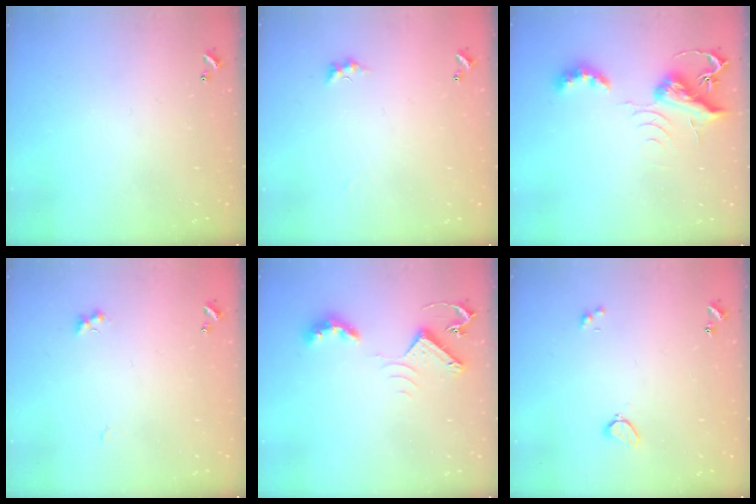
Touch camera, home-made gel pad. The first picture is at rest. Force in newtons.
{"total": 0.9, "press": 0.7, "slide": 0.5}
{"total": 8.8, "press": 8.8, "slide": 0.9}
{"total": 2.7, "press": 2.6, "slide": 0.7}
{"total": 8.8, "press": 8.7, "slide": 0.6}
{"total": 2.3, "press": 2.2, "slide": 0.7}